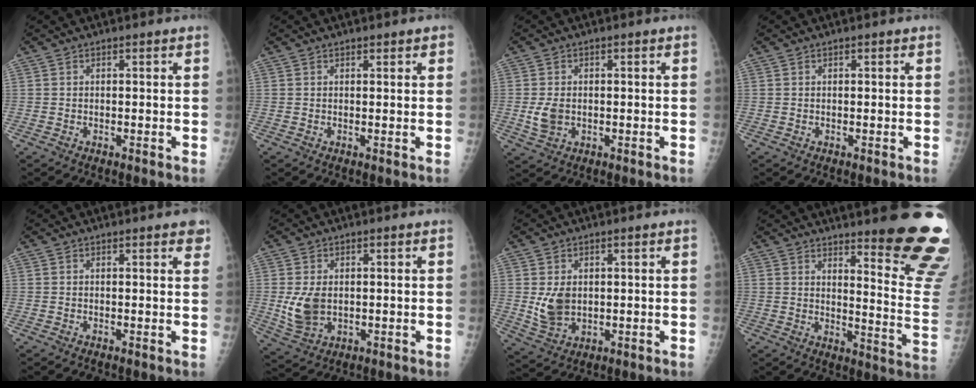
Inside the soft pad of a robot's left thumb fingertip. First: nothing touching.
{"total": 1.1, "force": [0.8, 0.5, 0.6], "torque": [-0.002, -0.002, 0.008]}
{"total": 4.1, "force": [-0.4, 2.9, 2.8], "torque": [-0.056, -0.003, -0.003]}
{"total": 0.0}
{"total": 2.8, "force": [1.7, 0.8, 2.1], "torque": [-0.015, -0.001, 0.017]}
{"total": 6.9, "force": [0.1, 4.7, 5.1], "torque": [-0.094, -0.008, 0.013]}
{"total": 6.3, "force": [0.6, 4.6, 4.3], "torque": [-0.067, -0.010, 0.026]}
{"total": 18.9, "force": [14.1, 2.2, 12.4], "torque": [-0.128, -0.130, 0.179]}